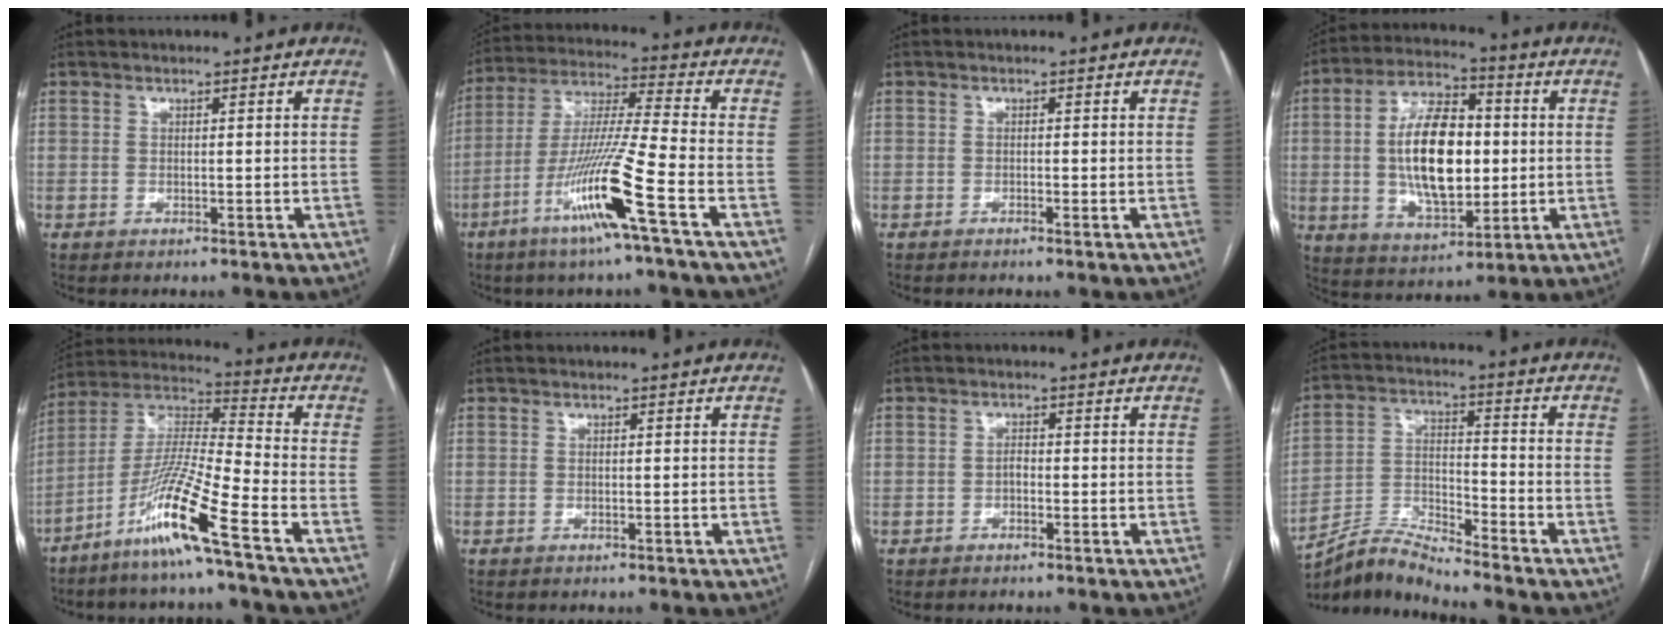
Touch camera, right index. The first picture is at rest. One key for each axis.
{"total": 14.4, "fx": -6.8, "fy": -1.5, "fz": 12.7, "tx": -0.252, "ty": -0.017, "tz": -0.131}
{"total": 0.6, "fx": -0.4, "fy": -0.1, "fz": 0.4, "tx": -0.009, "ty": 0.001, "tz": -0.005}
{"total": 15.3, "fx": 0.4, "fy": 7.2, "fz": 13.6, "tx": -0.256, "ty": 0.015, "tz": 0.012}
{"total": 13.1, "fx": -7.7, "fy": -1.3, "fz": 10.5, "tx": -0.214, "ty": -0.019, "tz": -0.153}
{"total": 0.0}
{"total": 1.0, "fx": -0.5, "fy": 0.7, "fz": 0.6, "tx": -0.005, "ty": 0.005, "tz": -0.010}
{"total": 7.9, "fx": -7.6, "fy": -1.2, "fz": 1.6, "tx": -0.039, "ty": 0.004, "tz": -0.143}